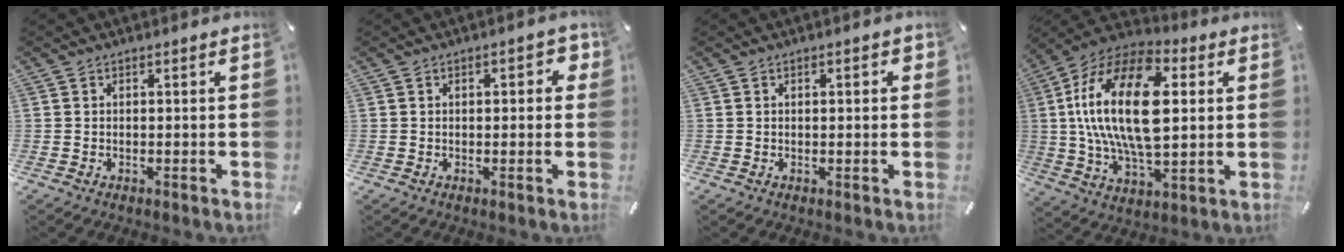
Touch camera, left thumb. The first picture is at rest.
{"total": 3.3, "force": [0.4, 1.8, 2.8], "torque": [-0.032, 0.003, -0.002]}
{"total": 1.2, "force": [0.1, 0.6, 1.0], "torque": [-0.011, 0.003, -0.002]}
{"total": 23.9, "force": [3.8, 12.7, 19.9], "torque": [-0.404, -0.002, 0.055]}